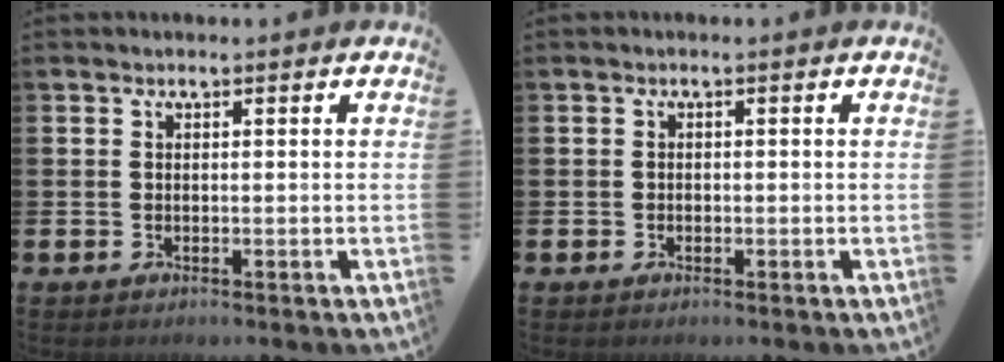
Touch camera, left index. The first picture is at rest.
{"total": 0.6, "force": [-0.3, 0.5, 0.1], "torque": [-0.005, 0.006, -0.008]}